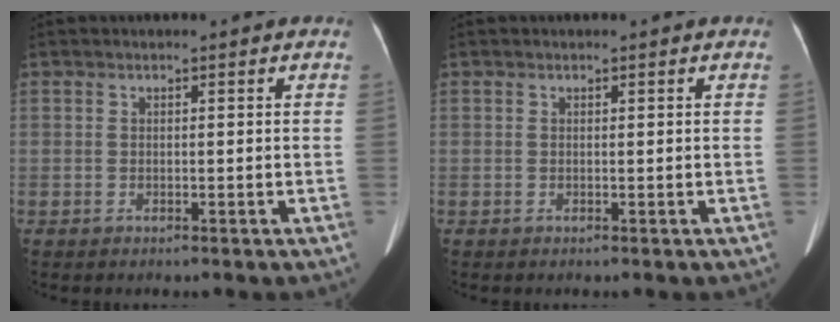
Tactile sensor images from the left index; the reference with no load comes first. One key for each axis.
{"total": 0.0}